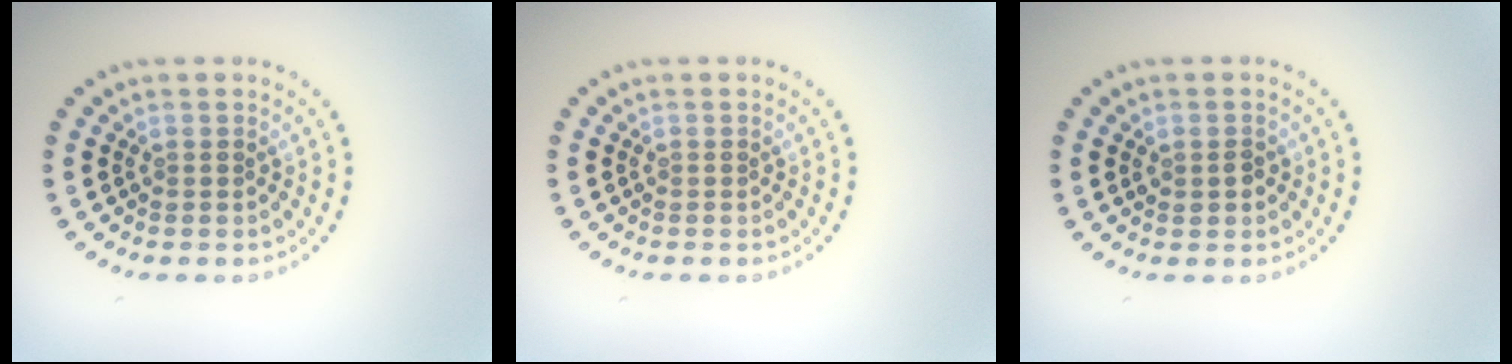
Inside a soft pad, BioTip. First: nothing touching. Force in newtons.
{"total": 0.0}
{"total": 1.3, "press": 1.3, "slide": 0.2}